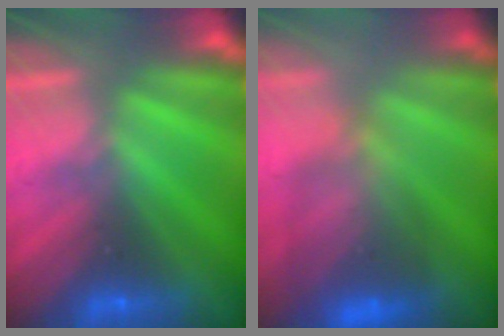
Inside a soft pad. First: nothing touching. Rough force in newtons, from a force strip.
{"total": 9.5}